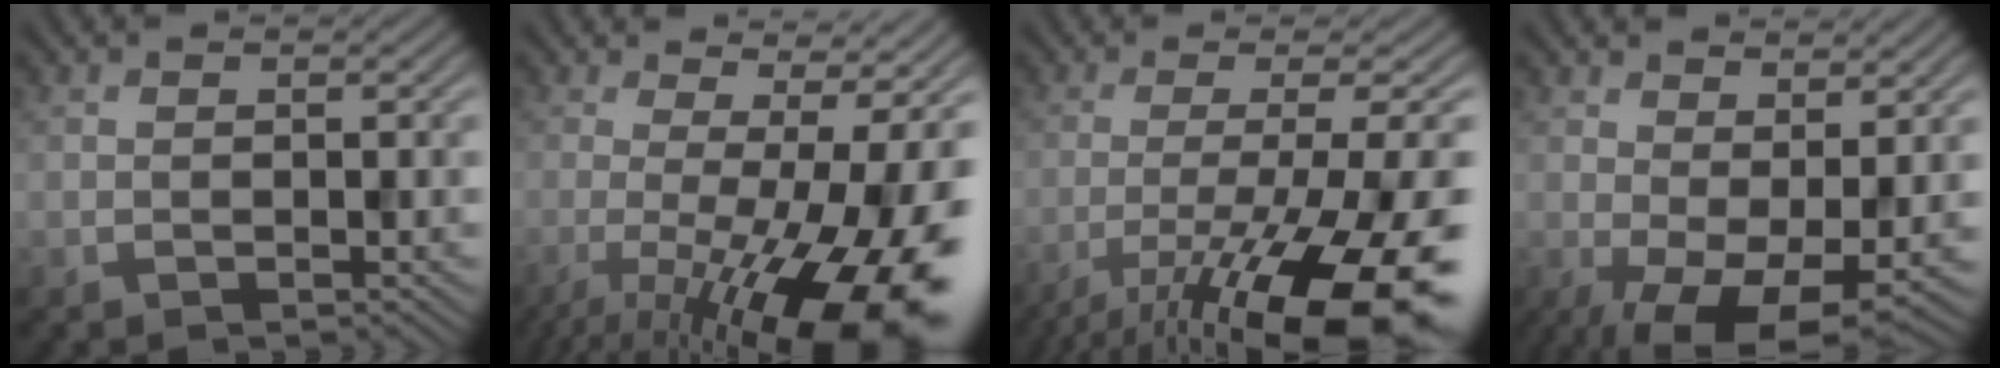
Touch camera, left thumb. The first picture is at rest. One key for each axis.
{"total": 18.3, "fx": -4.6, "fy": 5.3, "fz": 16.9, "tx": -0.226, "ty": -0.016, "tz": -0.067}
{"total": 17.8, "fx": -9.3, "fy": 4.0, "fz": 14.6, "tx": -0.200, "ty": -0.010, "tz": -0.148}
{"total": 8.9, "fx": -1.2, "fy": 3.8, "fz": 8.0, "tx": -0.139, "ty": -0.005, "tz": -0.014}